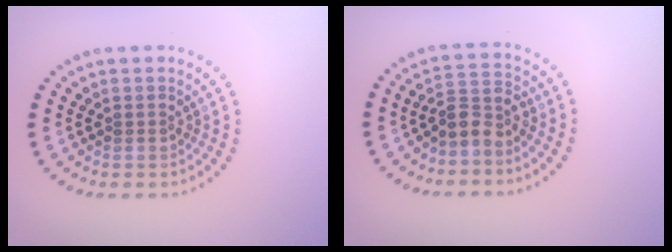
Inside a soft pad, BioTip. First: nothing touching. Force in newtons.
{"total": 2.7, "press": 2.1, "slide": 1.7}